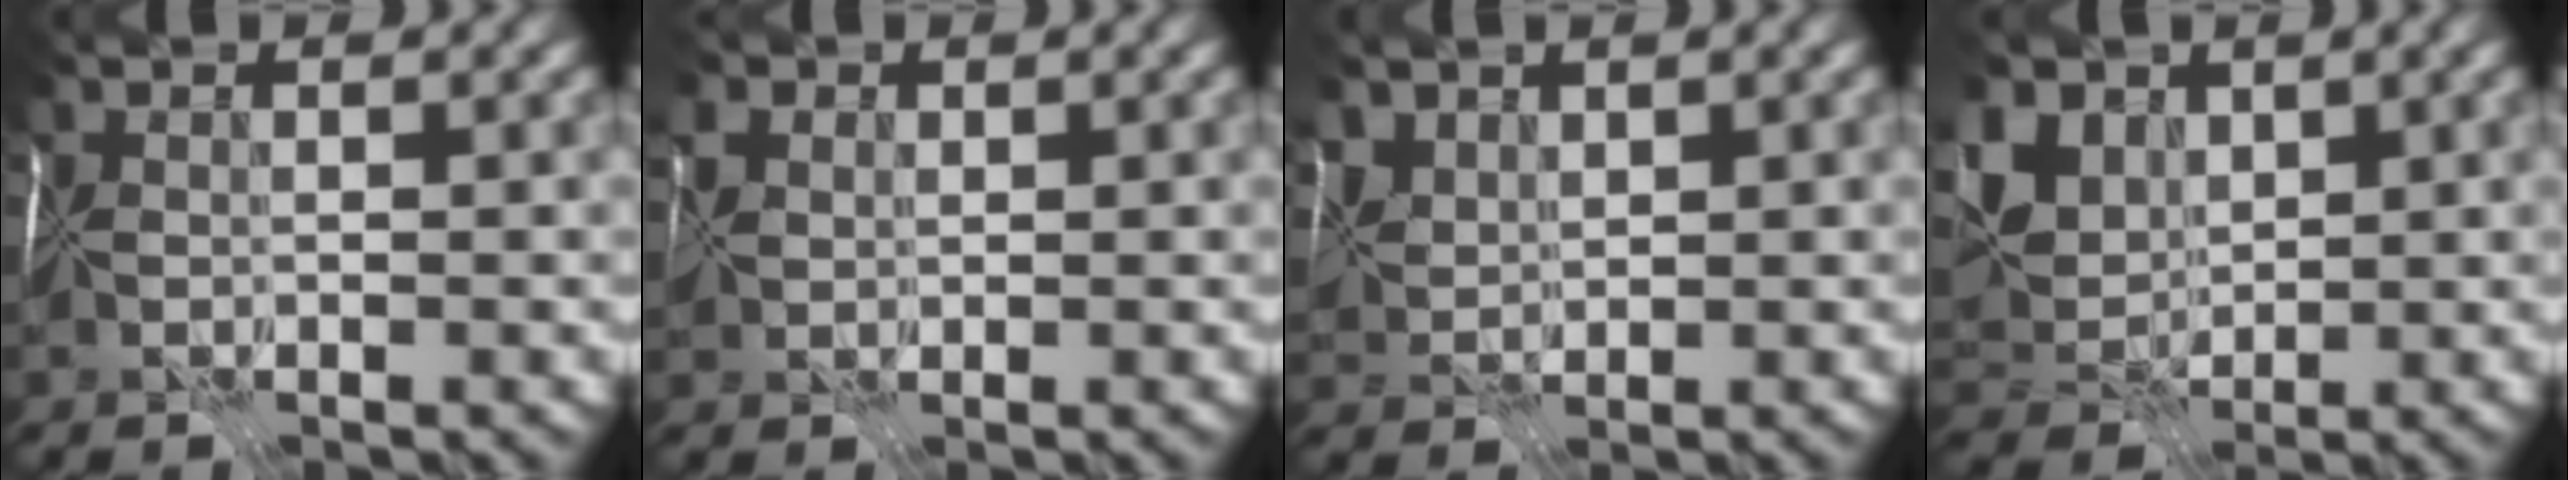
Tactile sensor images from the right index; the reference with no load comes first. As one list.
[{"total": 2.3, "force": [0.9, 1.7, 1.3], "torque": [-0.039, 0.007, 0.017]}, {"total": 2.3, "force": [2.0, 0.9, 0.7], "torque": [-0.018, 0.001, 0.040]}, {"total": 6.4, "force": [3.2, 4.3, 3.6], "torque": [-0.088, 0.015, 0.059]}]